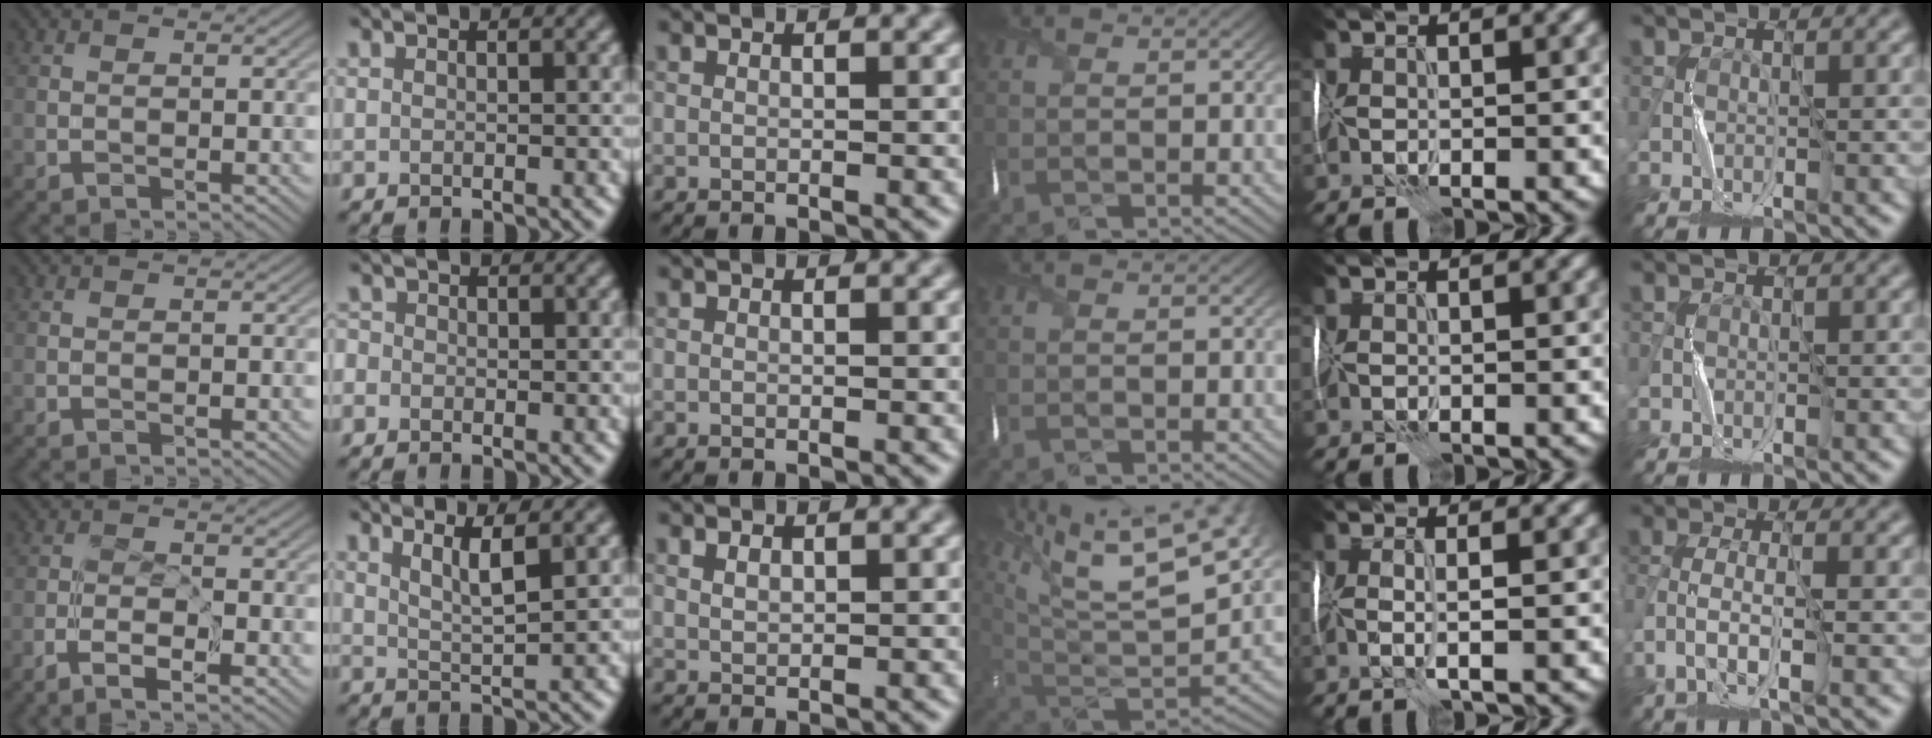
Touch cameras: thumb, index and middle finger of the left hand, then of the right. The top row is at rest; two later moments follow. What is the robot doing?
{"motion": "wrap", "object": "ribbon"}